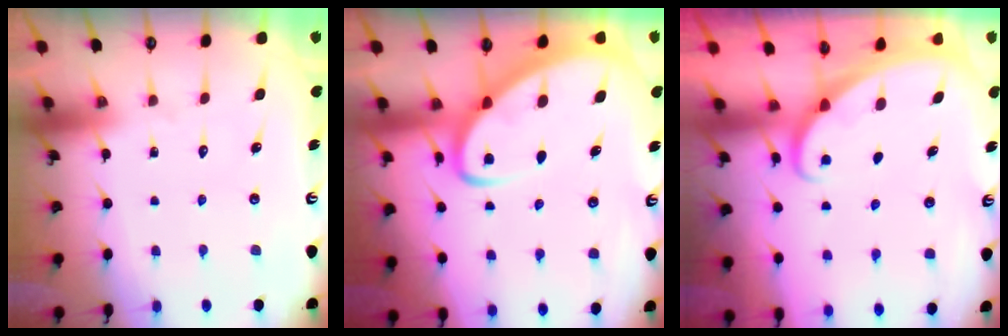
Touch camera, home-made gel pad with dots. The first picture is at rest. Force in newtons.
{"total": 5.8, "press": 5.7, "slide": 0.7}
{"total": 1.6, "press": 1.6, "slide": 0.1}